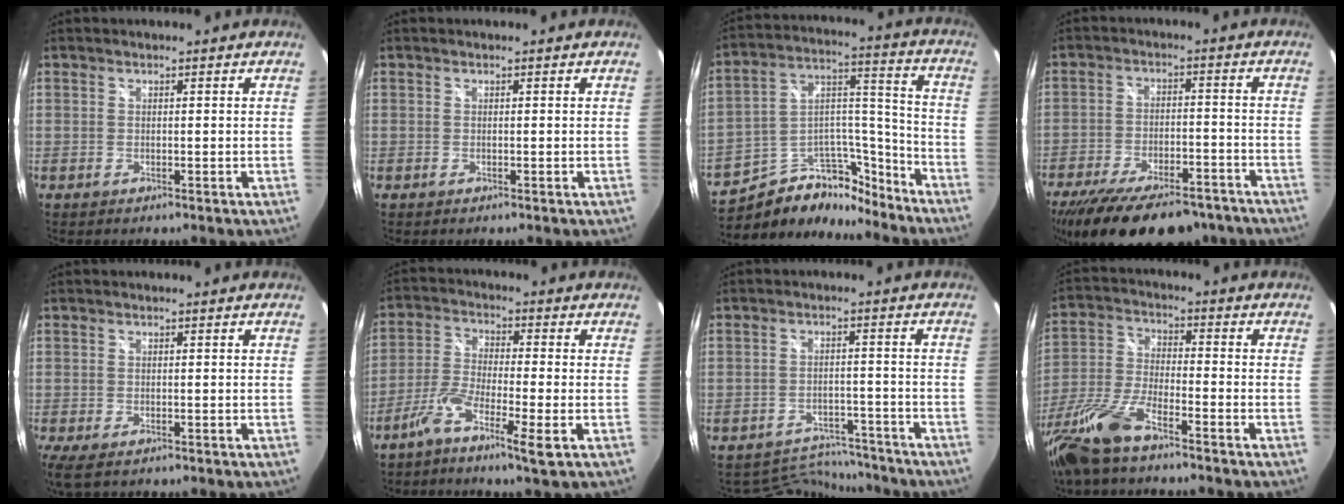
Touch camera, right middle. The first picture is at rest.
{"total": 0.0}
{"total": 17.1, "force": [-12.8, 8.9, 6.9], "torque": [-0.130, 0.068, -0.192]}
{"total": 22.6, "force": [-17.7, 8.1, 11.4], "torque": [-0.223, -0.030, -0.252]}
{"total": 3.9, "force": [-1.9, 1.3, 3.1], "torque": [-0.059, -0.016, -0.025]}
{"total": 6.7, "force": [-3.6, 0.5, 5.7], "torque": [-0.129, -0.002, -0.074]}
{"total": 8.1, "force": [-7.8, 1.9, -0.4], "torque": [0.000, 0.019, -0.116]}
{"total": 12.4, "force": [-9.0, 2.6, 8.0], "torque": [-0.180, -0.023, -0.183]}